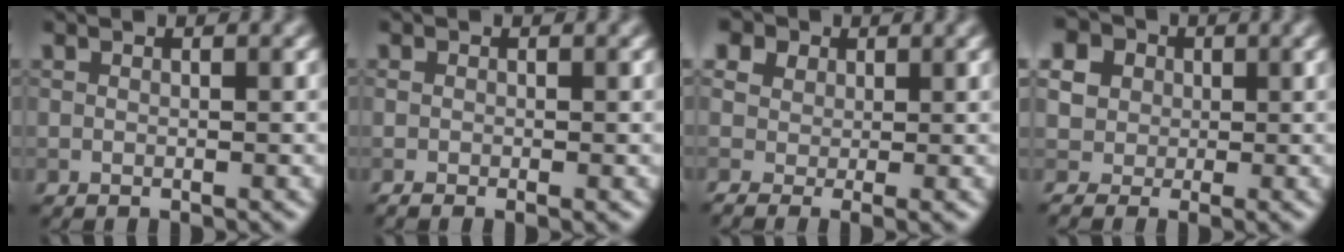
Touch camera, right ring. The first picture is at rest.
{"total": 1.2, "force": [-0.5, 0.4, 1.0], "torque": [-0.020, -0.002, -0.009]}
{"total": 7.7, "force": [2.1, 5.5, 5.0], "torque": [-0.112, 0.027, 0.019]}
{"total": 9.9, "force": [2.1, 8.4, 4.9], "torque": [-0.108, 0.042, -0.005]}